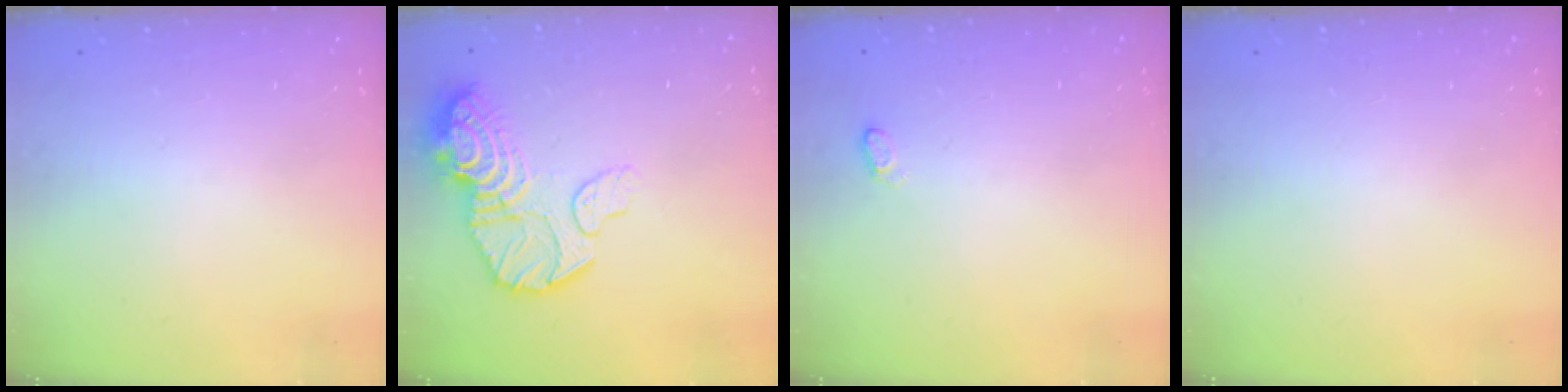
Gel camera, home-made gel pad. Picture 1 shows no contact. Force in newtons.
{"total": 16.0, "press": 16.0, "slide": 1.3}
{"total": 3.9, "press": 3.7, "slide": 1.3}
{"total": 0.0}